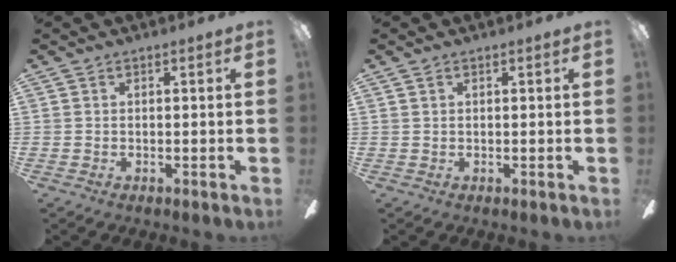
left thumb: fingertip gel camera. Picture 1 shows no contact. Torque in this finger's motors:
{"motor_torque": [0.17, -0.10, 0.28, -0.04, -0.01]}